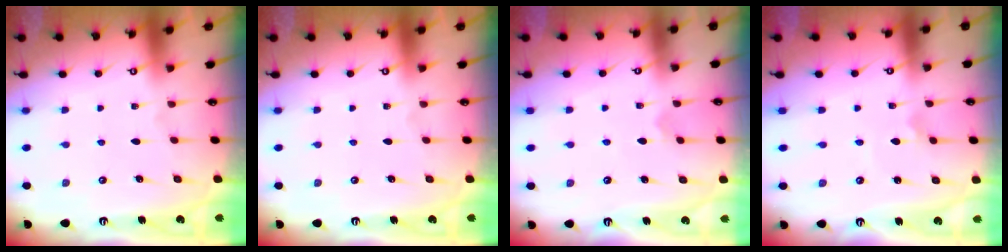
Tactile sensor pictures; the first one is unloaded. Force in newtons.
{"total": 0.0}
{"total": 2.7, "press": 2.6, "slide": 0.7}
{"total": 1.7, "press": 1.7, "slide": 0.4}